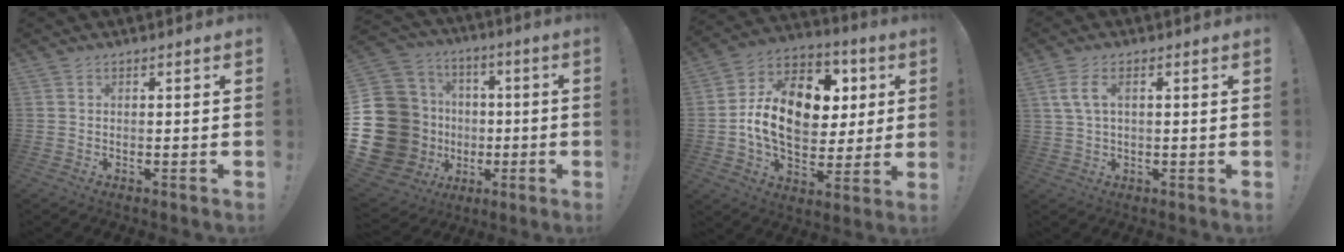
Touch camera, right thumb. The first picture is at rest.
{"total": 26.1, "force": [-3.7, 21.8, 14.0], "torque": [-0.298, 0.005, 0.009]}
{"total": 19.8, "force": [2.3, 13.4, 14.4], "torque": [-0.219, 0.001, 0.048]}
{"total": 5.6, "force": [1.4, 2.8, 4.6], "torque": [-0.099, 0.002, 0.026]}